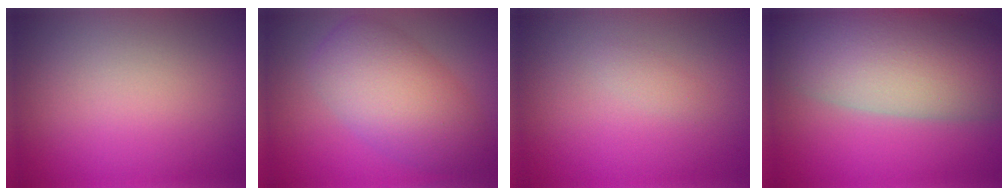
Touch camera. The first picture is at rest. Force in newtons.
{"total": 6.9, "press": 6.9, "slide": 0.3}
{"total": 0.7, "press": 0.7, "slide": 0.0}
{"total": 11.8, "press": 11.7, "slide": 1.0}